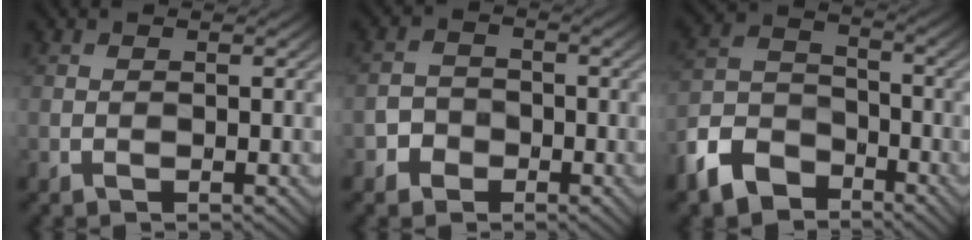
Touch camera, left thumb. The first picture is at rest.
{"total": 2.5, "force": [-1.6, 1.9, 0.3], "torque": [-0.008, -0.001, -0.035]}
{"total": 9.1, "force": [-6.2, 5.3, 4.0], "torque": [-0.098, -0.016, -0.133]}